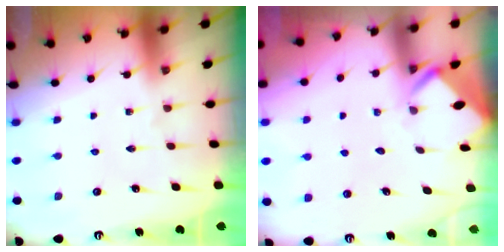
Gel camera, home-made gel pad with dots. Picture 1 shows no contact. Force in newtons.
{"total": 3.0, "press": 3.0, "slide": 0.1}